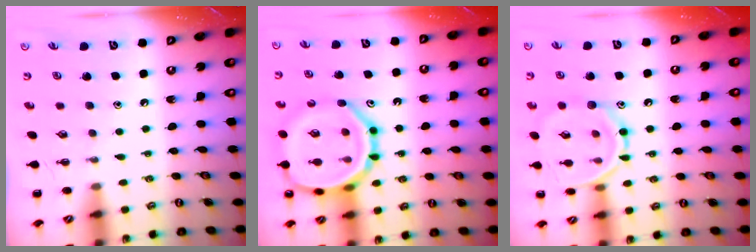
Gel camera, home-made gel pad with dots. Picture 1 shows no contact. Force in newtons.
{"total": 18.9, "press": 18.8, "slide": 2.1}
{"total": 11.7, "press": 11.7, "slide": 0.5}